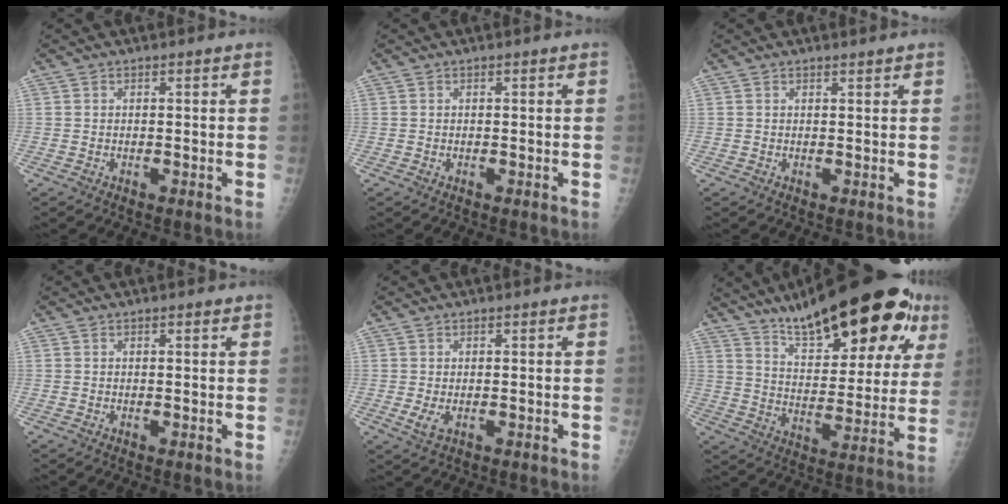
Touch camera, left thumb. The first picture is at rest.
{"total": 0.0}
{"total": 0.8, "force": [0.7, 0.1, 0.3], "torque": [-0.004, -0.006, 0.012]}
{"total": 0.9, "force": [0.6, 0.2, 0.7], "torque": [-0.009, -0.002, 0.009]}
{"total": 2.7, "force": [0.3, 1.3, 2.4], "torque": [-0.044, -0.005, 0.011]}
{"total": 26.3, "force": [16.4, 8.6, 18.7], "torque": [-0.241, -0.049, 0.248]}